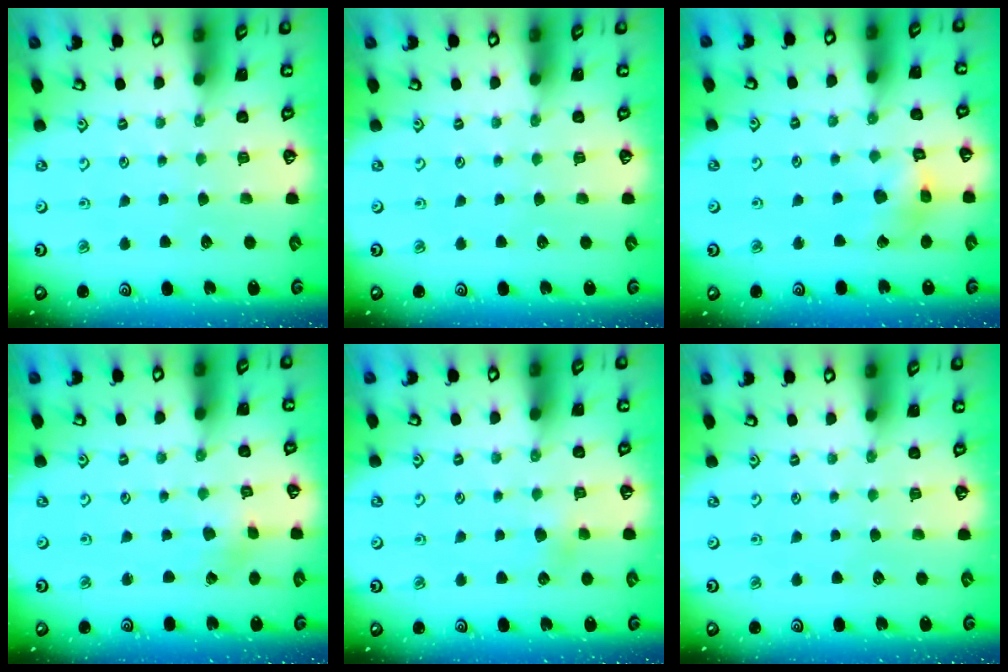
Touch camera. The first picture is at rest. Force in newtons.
{"total": 0.0}
{"total": 7.2, "press": 7.2, "slide": 0.6}
{"total": 0.9, "press": 0.9, "slide": 0.1}
{"total": 3.1, "press": 2.9, "slide": 1.1}
{"total": 0.0}